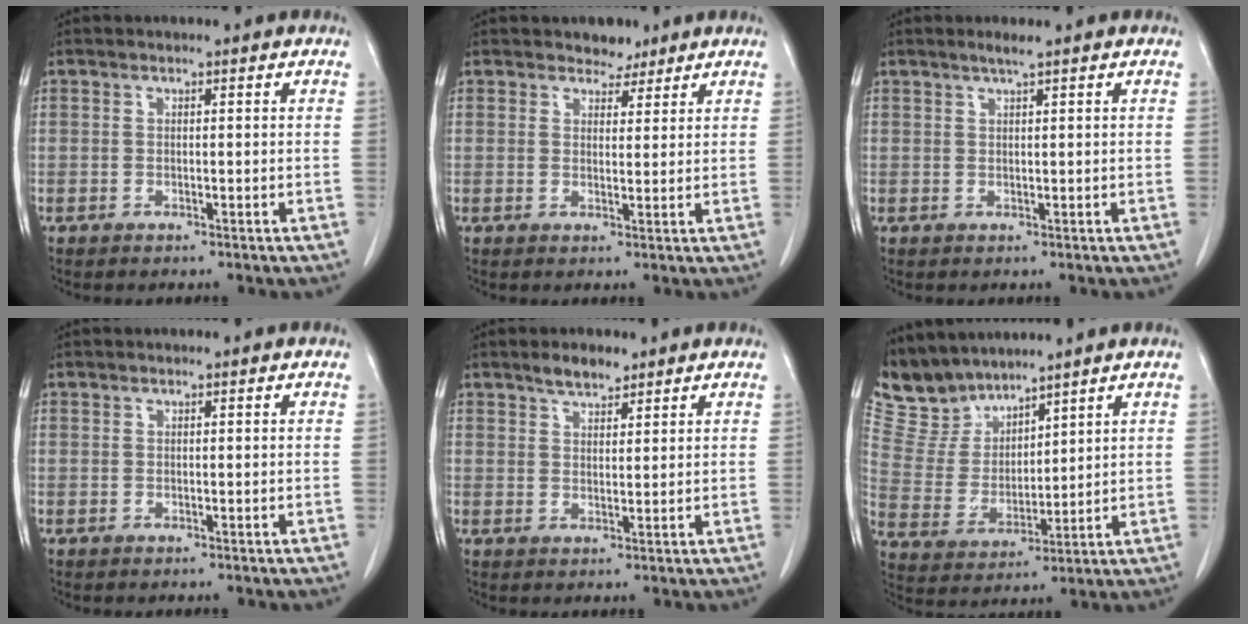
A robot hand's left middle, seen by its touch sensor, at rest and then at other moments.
{"total": 3.0, "force": [2.5, 1.5, 0.5], "torque": [-0.005, -0.002, 0.038]}
{"total": 1.4, "force": [1.0, -0.4, 0.9], "torque": [-0.021, -0.002, 0.023]}
{"total": 0.0}
{"total": 3.3, "force": [2.8, 1.1, 1.5], "torque": [-0.030, 0.002, 0.048]}
{"total": 8.2, "force": [7.7, 2.6, 0.4], "torque": [-0.025, 0.008, 0.176]}